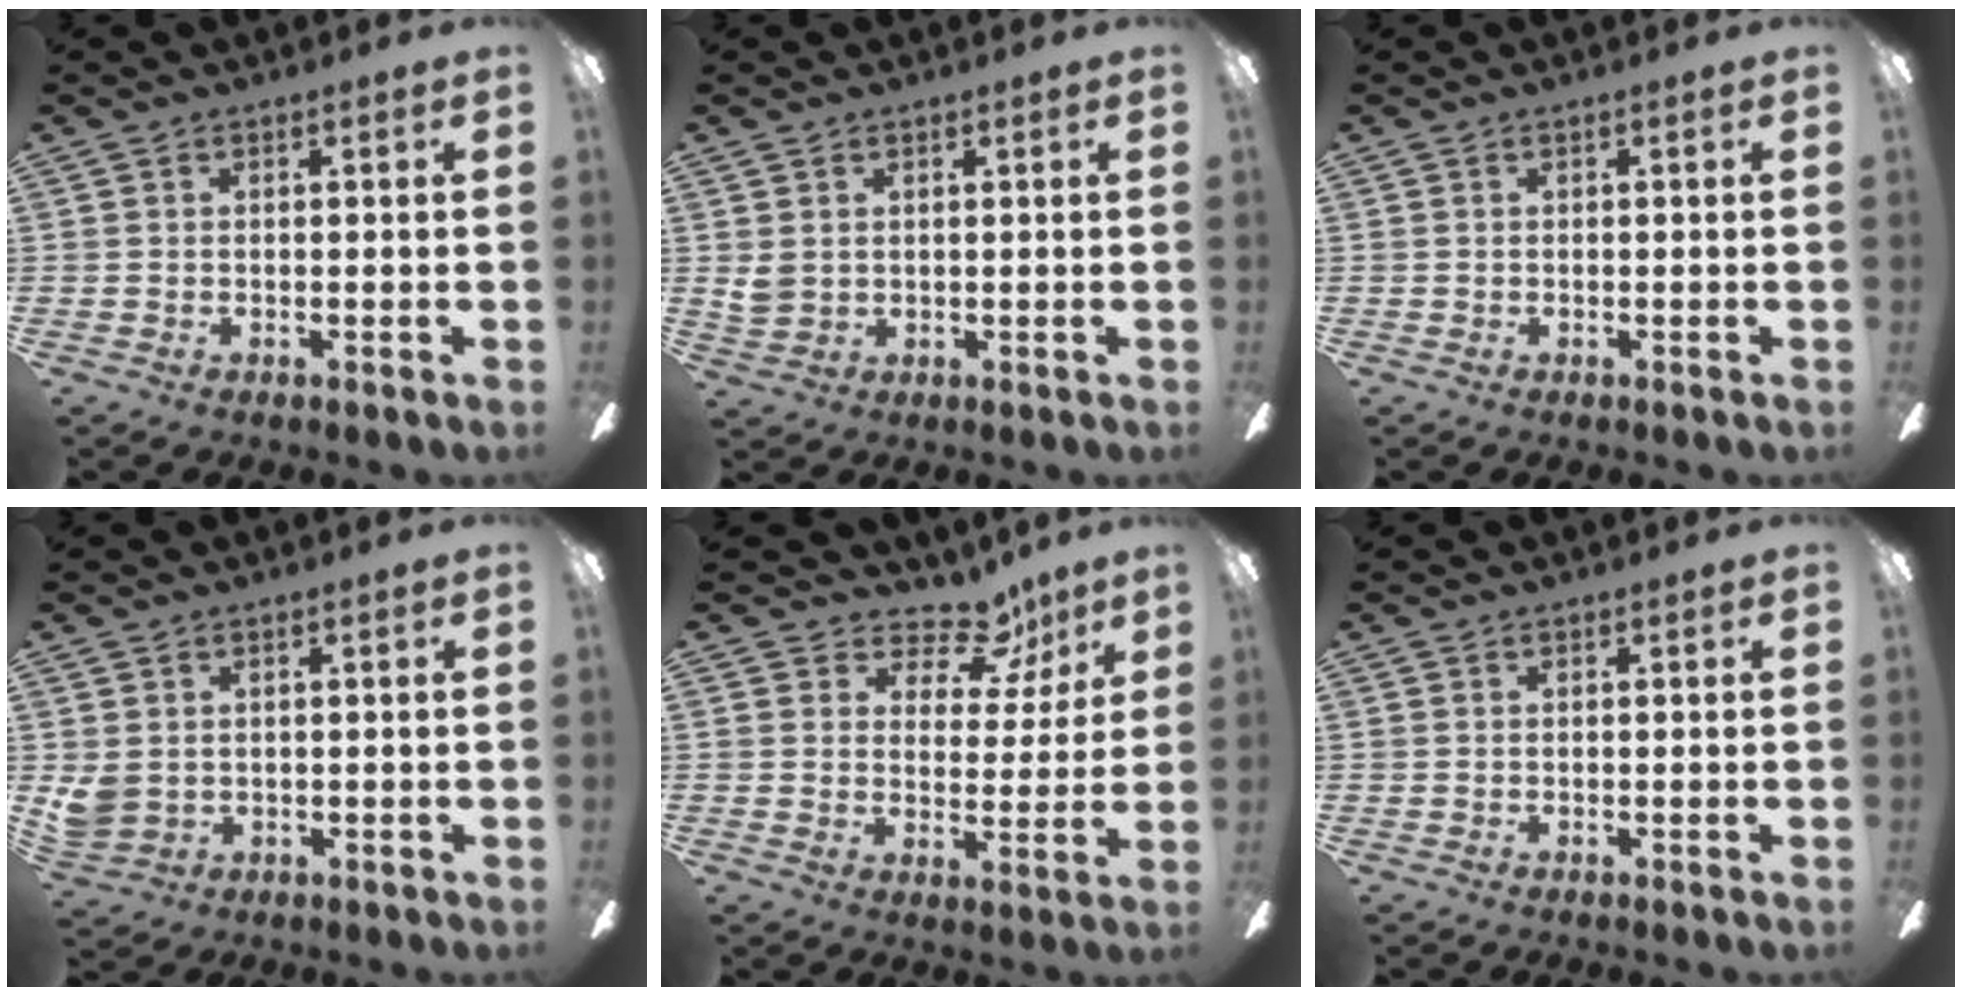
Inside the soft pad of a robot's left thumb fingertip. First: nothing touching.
{"total": 3.4, "force": [1.6, 2.6, 1.5], "torque": [-0.022, 0.002, 0.031]}
{"total": 0.0}
{"total": 4.2, "force": [1.4, 3.6, 1.7], "torque": [-0.035, 0.000, 0.027]}
{"total": 10.5, "force": [7.6, 5.8, 4.4], "torque": [-0.061, -0.051, 0.136]}
{"total": 0.0}